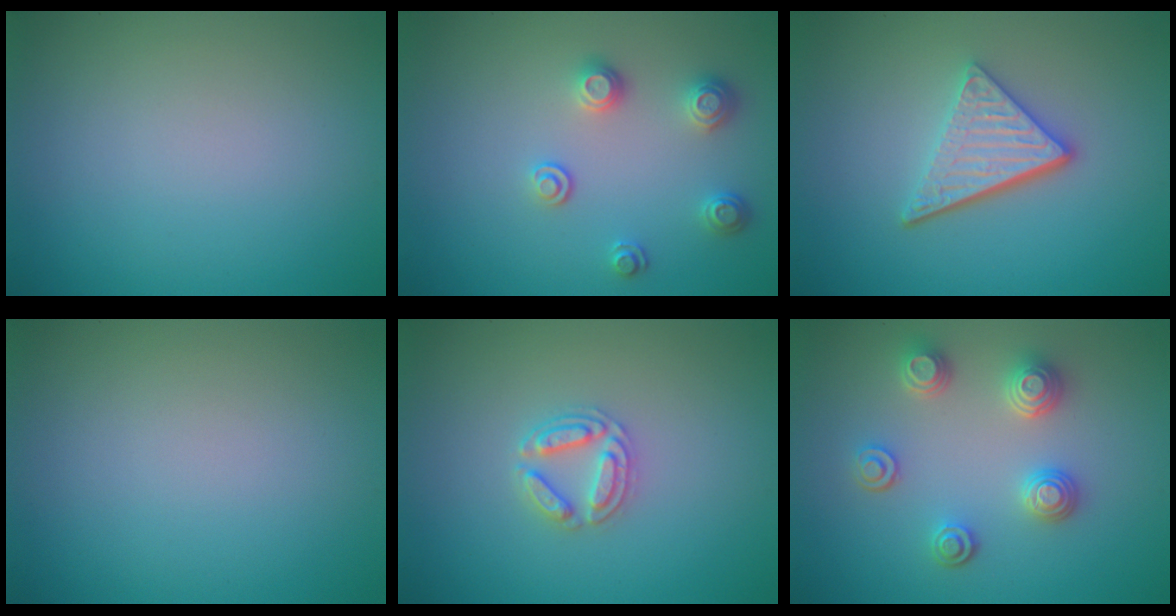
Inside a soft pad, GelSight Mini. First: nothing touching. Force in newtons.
{"total": 2.3, "press": 2.3, "slide": 0.6}
{"total": 4.2, "press": 3.2, "slide": 2.7}
{"total": 0.0}
{"total": 2.8, "press": 2.7, "slide": 0.5}
{"total": 3.5, "press": 3.2, "slide": 1.5}